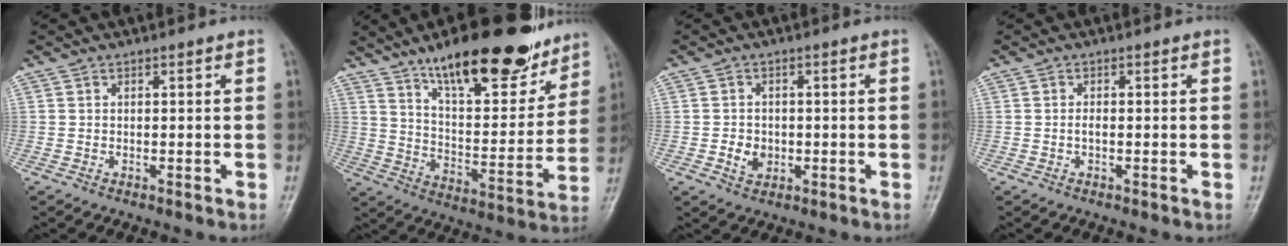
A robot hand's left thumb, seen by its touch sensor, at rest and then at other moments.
{"total": 23.5, "force": [16.2, 7.8, 15.0], "torque": [-0.178, -0.071, 0.257]}
{"total": 3.5, "force": [-0.7, 2.9, 1.9], "torque": [-0.022, 0.002, -0.008]}
{"total": 0.9, "force": [-0.2, 0.4, 0.8], "torque": [-0.015, 0.000, -0.006]}